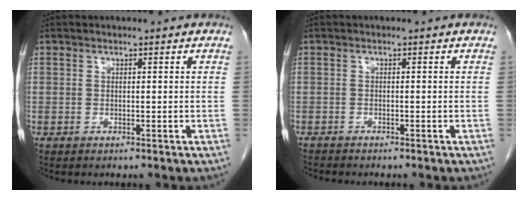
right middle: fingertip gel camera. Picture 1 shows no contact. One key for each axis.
{"total": 1.8, "fx": -1.7, "fy": 0.3, "fz": 0.5, "tx": -0.010, "ty": -0.003, "tz": -0.025}